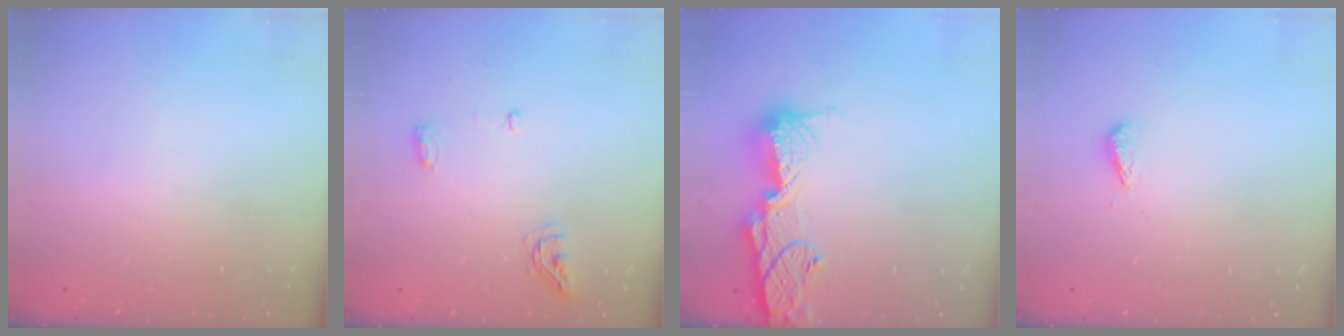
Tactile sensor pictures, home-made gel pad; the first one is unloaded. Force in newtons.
{"total": 5.8, "press": 5.7, "slide": 0.9}
{"total": 12.9, "press": 12.9, "slide": 1.2}
{"total": 2.7, "press": 2.7, "slide": 0.6}